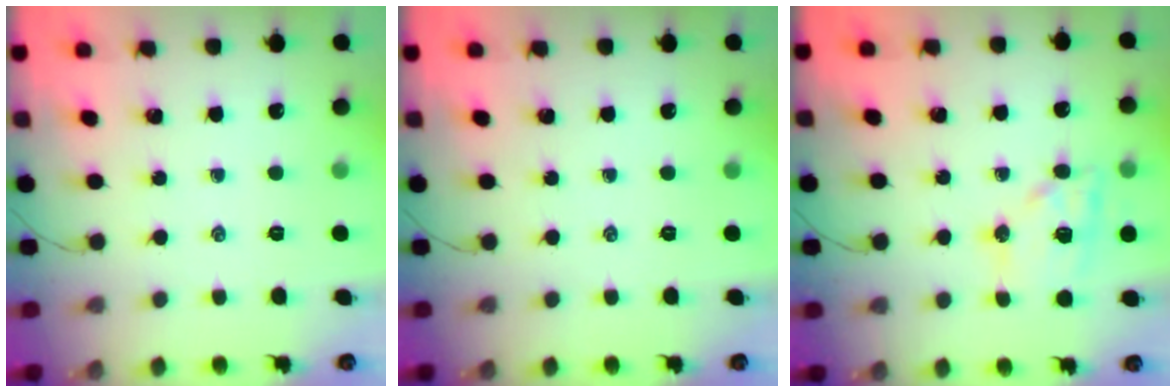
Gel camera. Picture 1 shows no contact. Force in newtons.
{"total": 0.0}
{"total": 13.1, "press": 13.0, "slide": 1.9}